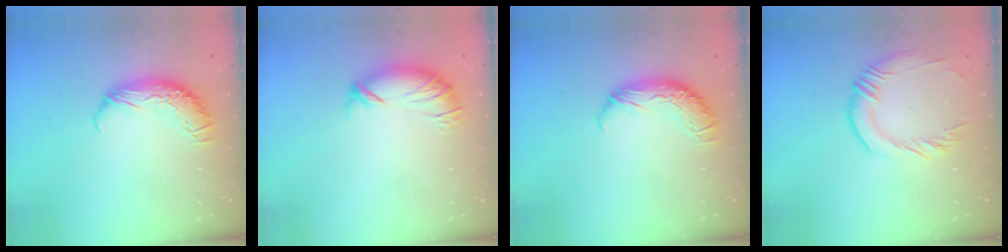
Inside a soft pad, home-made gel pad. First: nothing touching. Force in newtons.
{"total": 3.7, "press": 3.2, "slide": 1.8}
{"total": 0.0}
{"total": 2.0, "press": 1.6, "slide": 1.2}